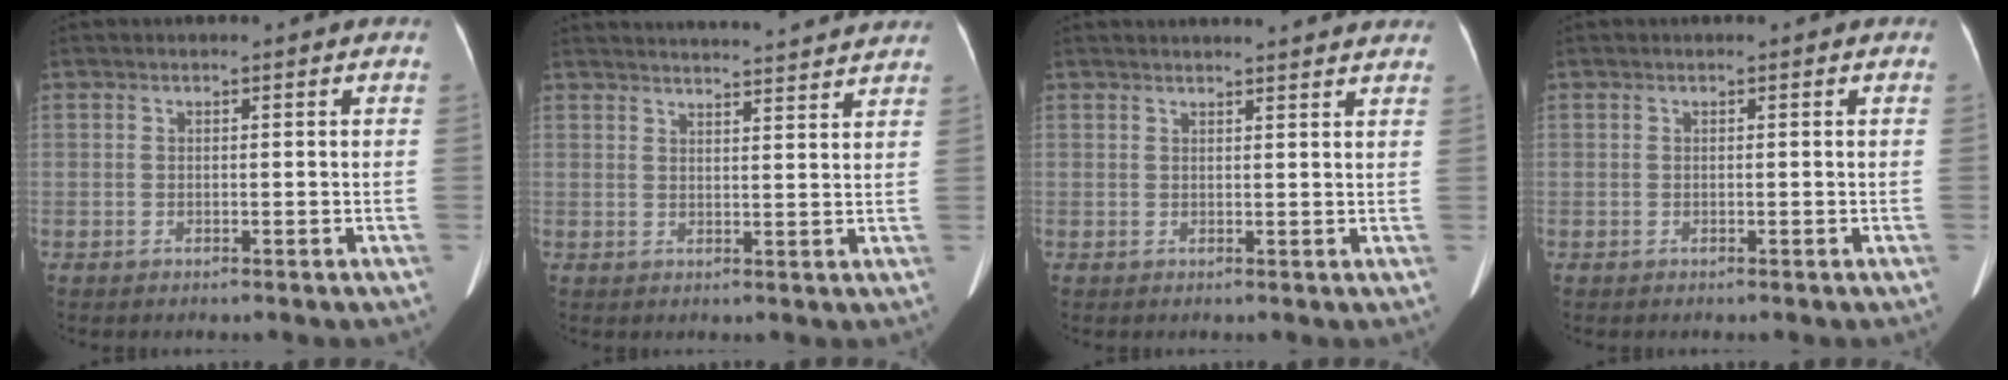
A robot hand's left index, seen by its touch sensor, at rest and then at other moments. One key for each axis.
{"total": 17.1, "fx": 16.4, "fy": 0.5, "fz": 4.6, "tx": -0.071, "ty": 0.005, "tz": 0.206}
{"total": 10.9, "fx": 10.5, "fy": 0.5, "fz": 3.1, "tx": -0.034, "ty": 0.011, "tz": 0.105}
{"total": 0.0}